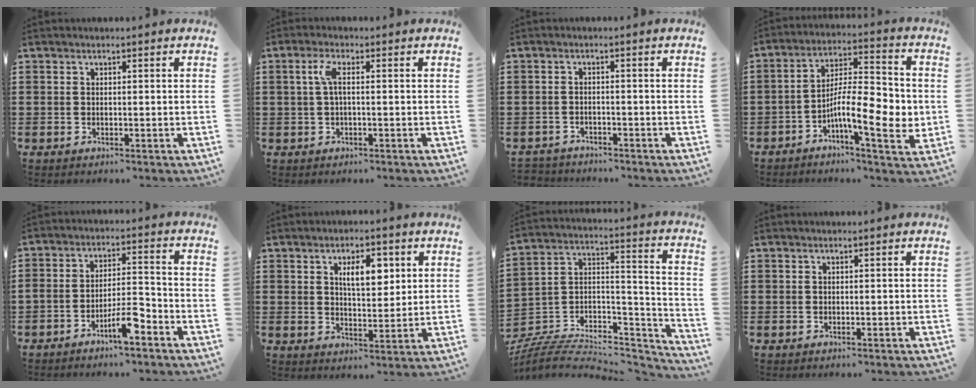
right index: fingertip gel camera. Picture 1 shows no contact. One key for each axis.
{"total": 3.3, "fx": 0.1, "fy": 0.7, "fz": 3.2, "tx": -0.070, "ty": 0.002, "tz": -0.004}
{"total": 1.9, "fx": -1.8, "fy": 0.4, "fz": -0.3, "tx": -0.002, "ty": 0.003, "tz": -0.043}
{"total": 11.5, "fx": -3.0, "fy": 3.1, "fz": 10.7, "tx": -0.195, "ty": -0.004, "tz": -0.052}
{"total": 6.4, "fx": -4.3, "fy": 1.6, "fz": 4.5, "tx": -0.086, "ty": 0.005, "tz": -0.078}
{"total": 6.2, "fx": 2.4, "fy": 2.7, "fz": 5.0, "tx": -0.082, "ty": 0.000, "tz": 0.034}
{"total": 6.5, "fx": -5.5, "fy": 2.7, "fz": 2.1, "tx": -0.046, "ty": 0.002, "tz": -0.112}
{"total": 0.0}